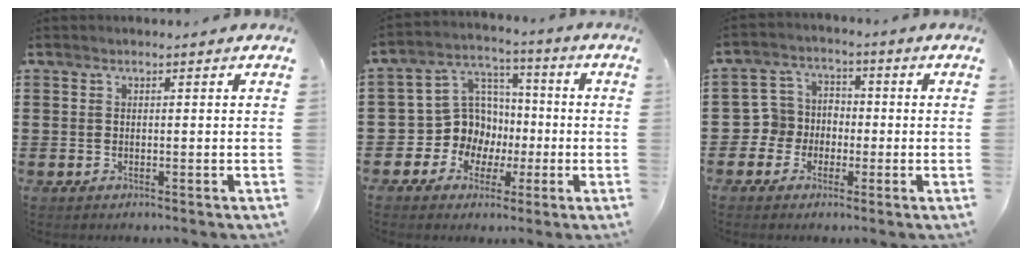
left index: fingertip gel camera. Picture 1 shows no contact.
{"total": 9.8, "force": [-1.2, 9.4, 2.7], "torque": [-0.099, 0.005, -0.017]}
{"total": 5.3, "force": [-1.9, 4.9, 0.8], "torque": [-0.050, 0.010, -0.043]}